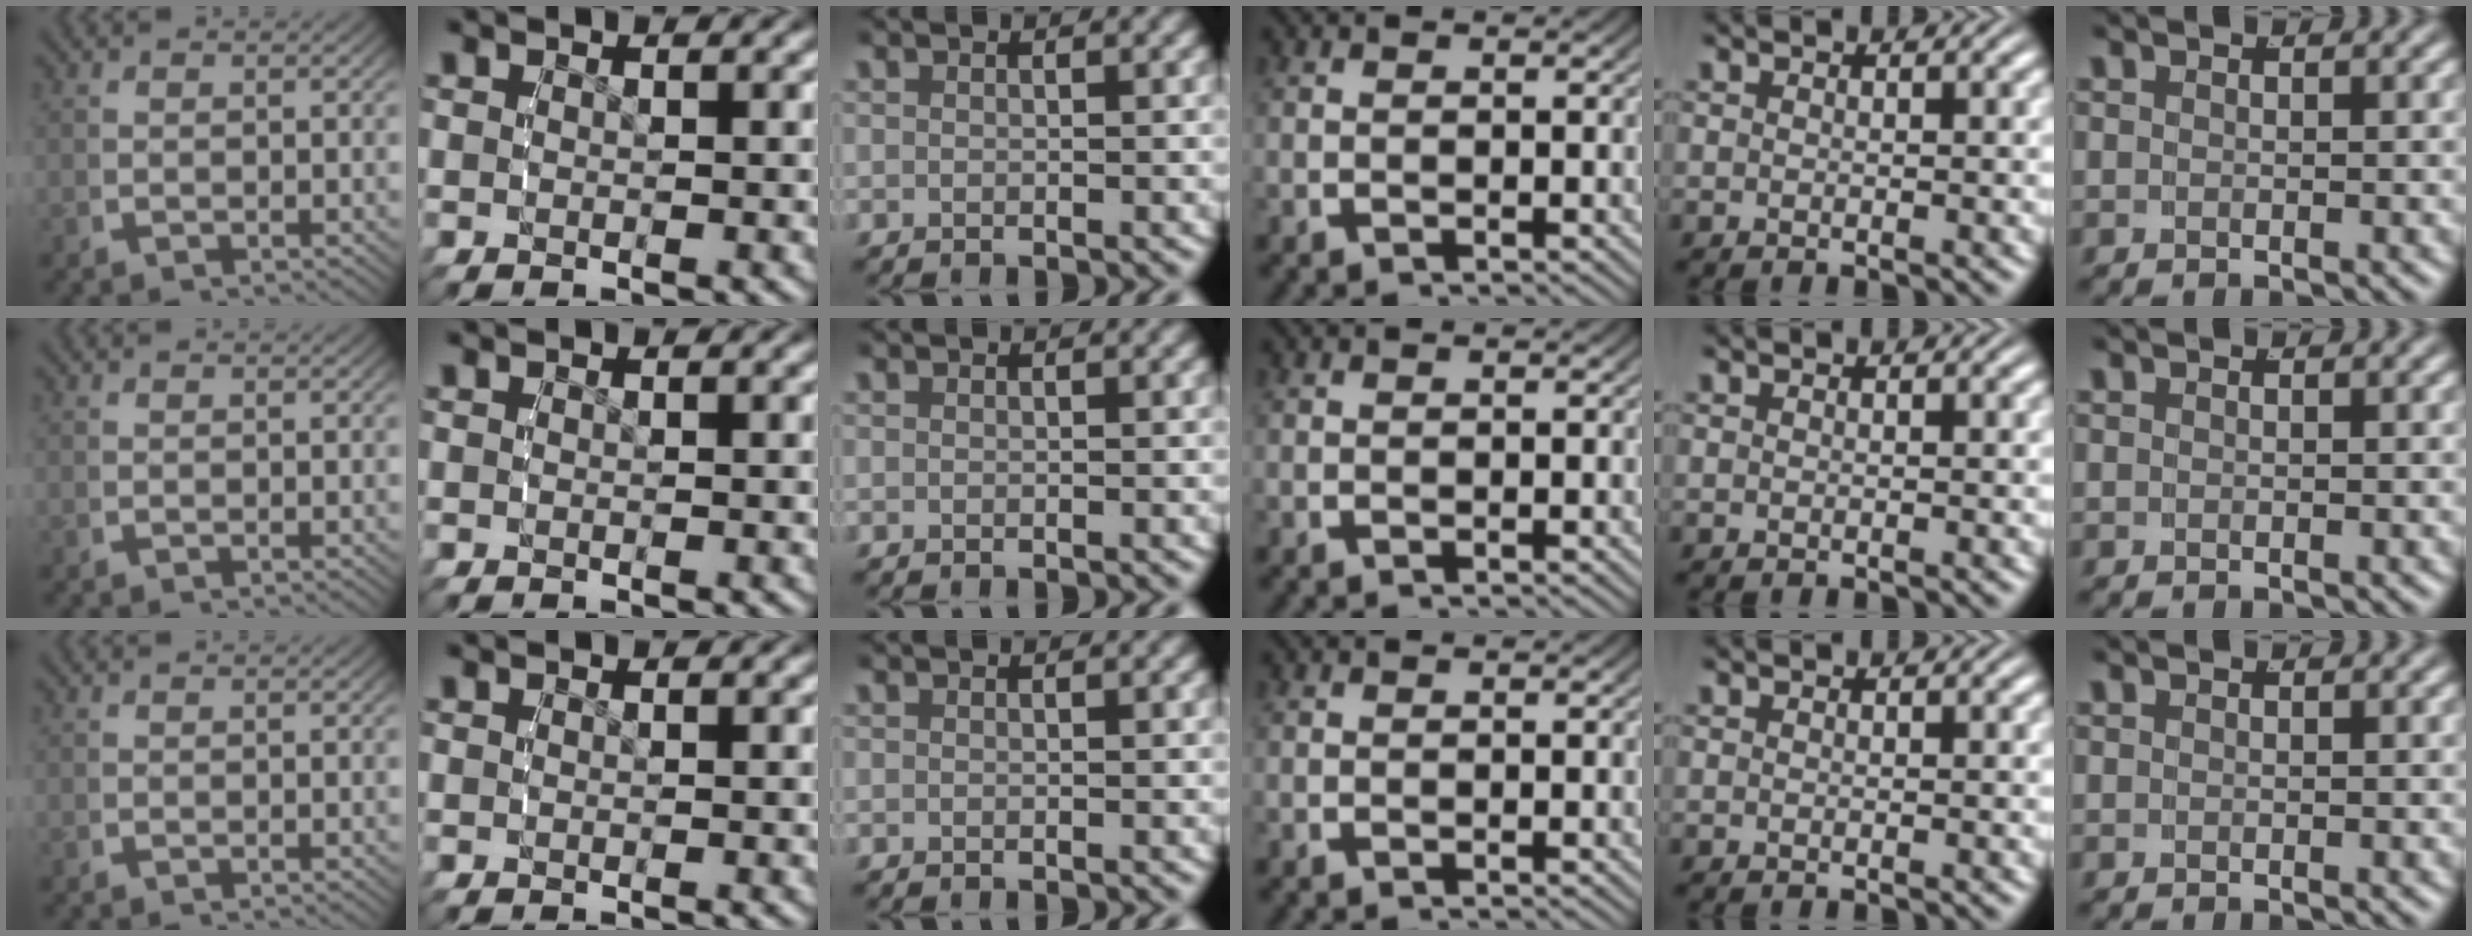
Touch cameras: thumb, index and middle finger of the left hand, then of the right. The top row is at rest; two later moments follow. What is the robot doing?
{"motion": "reach", "object": "jar lid"}